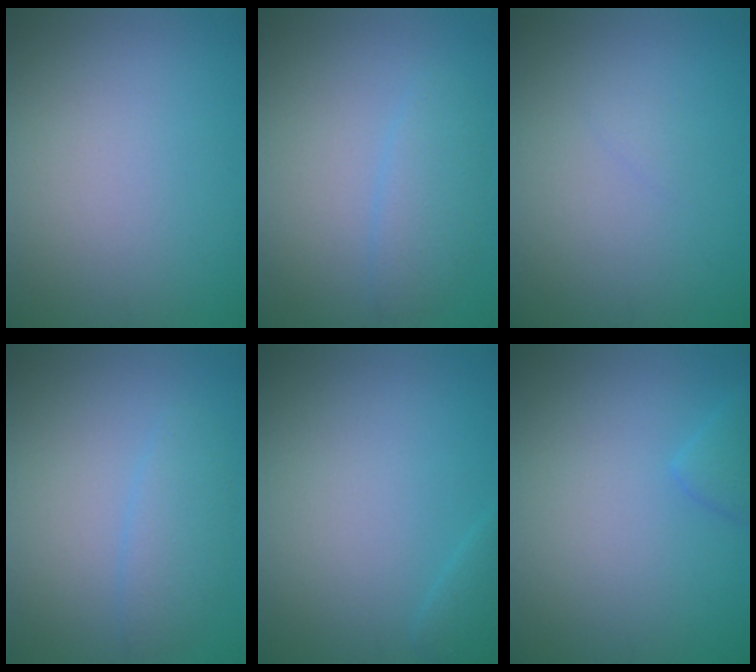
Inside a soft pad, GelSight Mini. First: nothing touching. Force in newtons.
{"total": 2.3, "press": 2.3, "slide": 0.0}
{"total": 0.5, "press": 0.5, "slide": 0.1}
{"total": 2.3, "press": 2.3, "slide": 0.0}
{"total": 1.1, "press": 1.1, "slide": 0.1}
{"total": 1.4, "press": 1.4, "slide": 0.1}